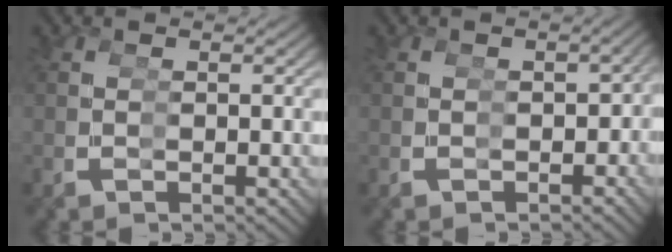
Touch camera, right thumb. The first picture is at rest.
{"total": 1.8, "force": [-0.8, 1.3, 1.0], "torque": [-0.010, -0.006, -0.008]}